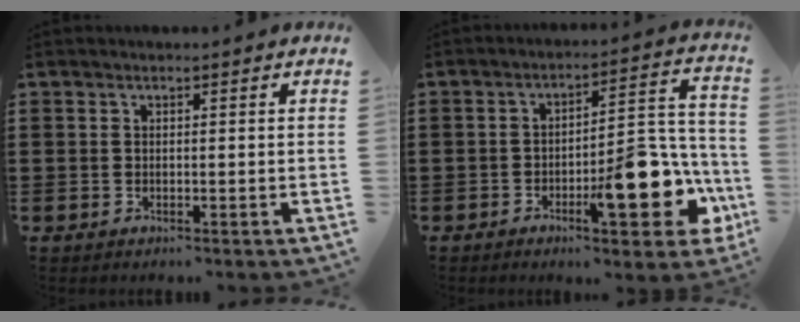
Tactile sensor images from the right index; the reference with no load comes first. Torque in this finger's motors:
{"motor_torque": [1.61, -0.53, 0.50, 0.21]}